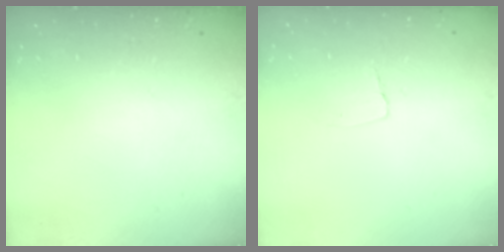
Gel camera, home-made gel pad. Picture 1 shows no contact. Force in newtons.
{"total": 3.0, "press": 3.0, "slide": 0.3}